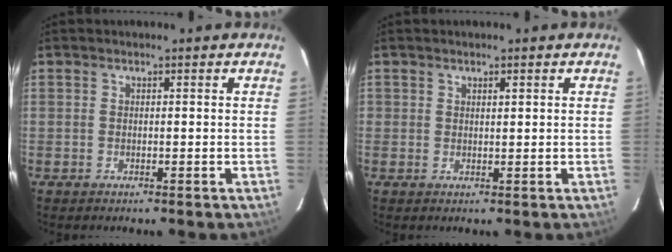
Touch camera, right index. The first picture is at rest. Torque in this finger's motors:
{"motor_torque": [-0.15, 0.06, -0.01, -0.01]}